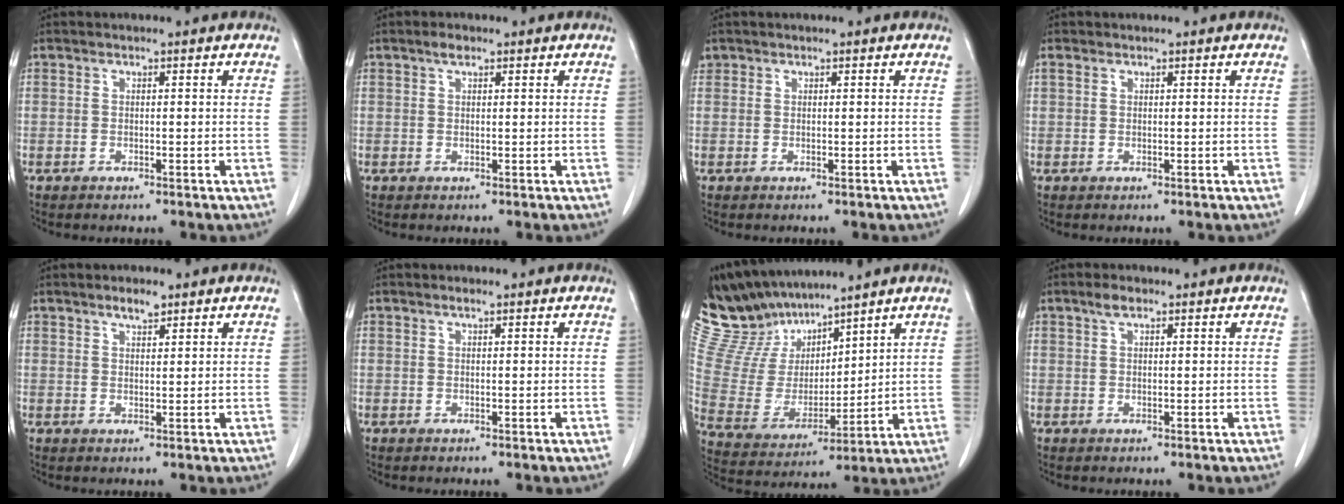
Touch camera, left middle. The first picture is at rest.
{"total": 1.3, "force": [0.9, 0.5, 0.9], "torque": [-0.017, 0.006, 0.015]}
{"total": 0.9, "force": [0.6, 0.7, 0.0], "torque": [0.005, 0.013, 0.011]}
{"total": 0.7, "force": [0.5, 0.4, 0.3], "torque": [-0.008, 0.011, 0.012]}
{"total": 2.3, "force": [1.7, 0.6, 1.3], "torque": [-0.026, 0.001, 0.031]}
{"total": 0.6, "force": [0.4, 0.0, 0.4], "torque": [-0.011, 0.001, 0.009]}
{"total": 14.1, "force": [12.9, 4.3, 3.5], "torque": [-0.090, 0.013, 0.266]}
{"total": 1.8, "force": [1.1, 0.7, 1.2], "torque": [-0.023, 0.007, 0.021]}